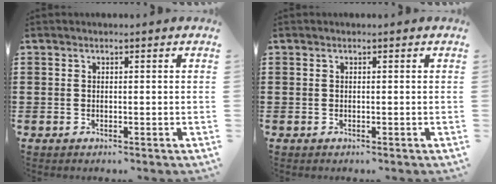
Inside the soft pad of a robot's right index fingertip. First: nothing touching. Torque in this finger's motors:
{"motor_torque": [-0.48, 0.49, -0.01, 0.00]}